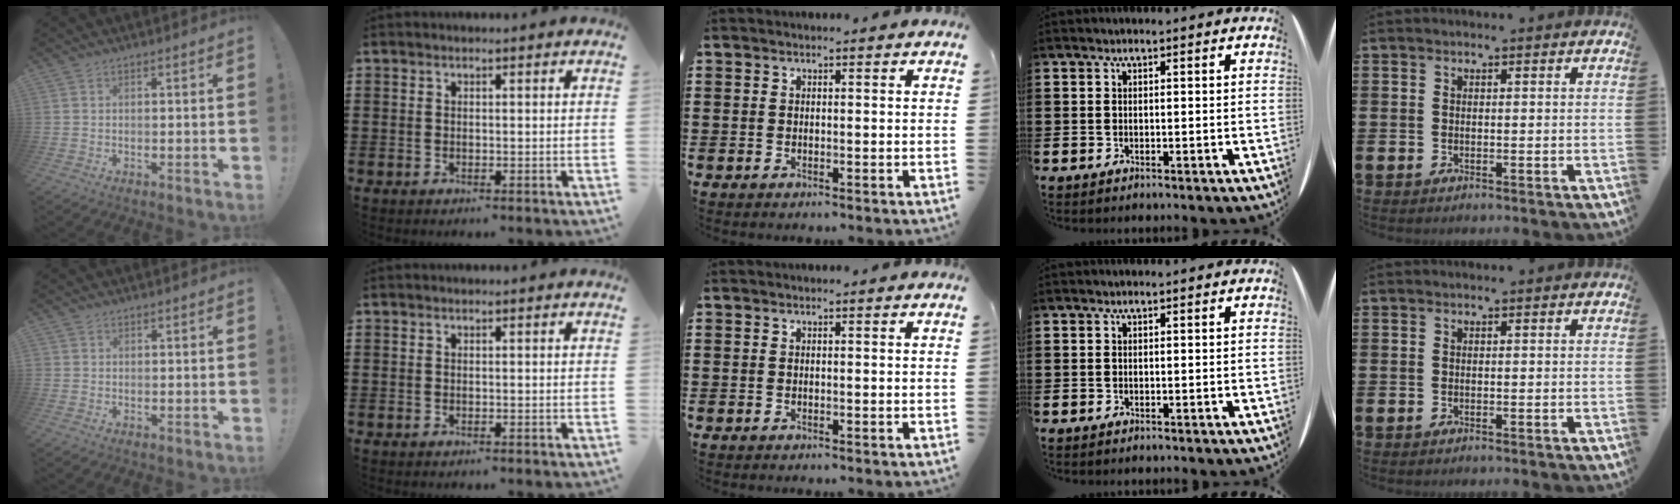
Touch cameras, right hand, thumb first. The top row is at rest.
{"thumb": {"total": 0.7, "force": [0.0, 0.7, -0.1], "torque": [-0.002, 0.002, 0.001]}}